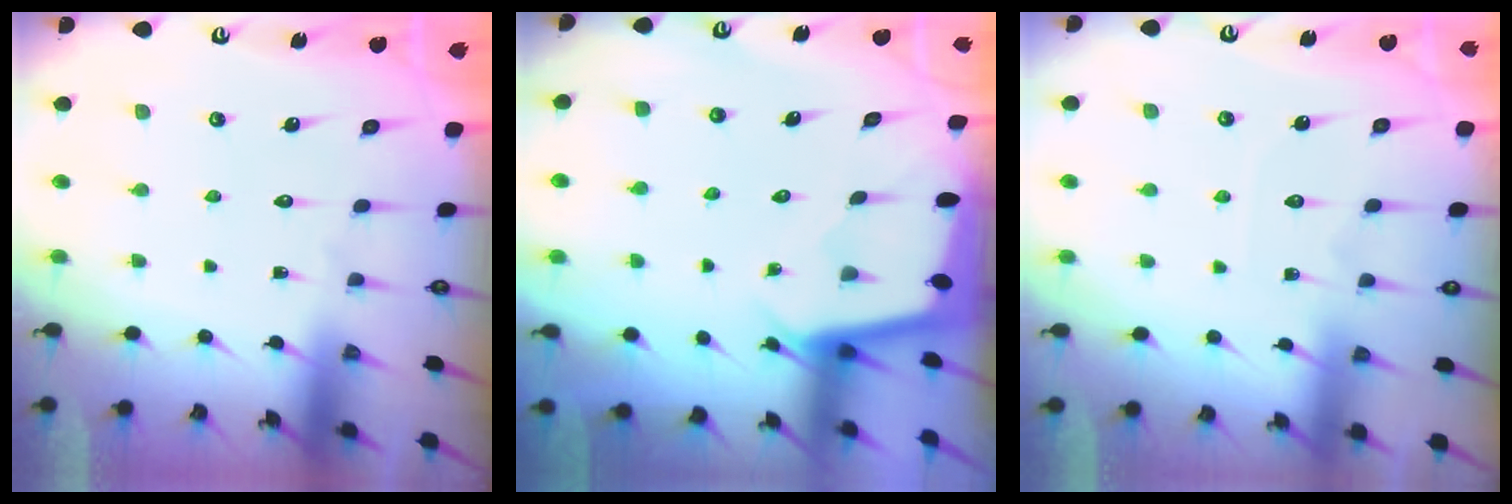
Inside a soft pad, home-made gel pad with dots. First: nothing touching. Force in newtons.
{"total": 1.8, "press": 1.8, "slide": 0.1}
{"total": 2.8, "press": 2.8, "slide": 0.4}